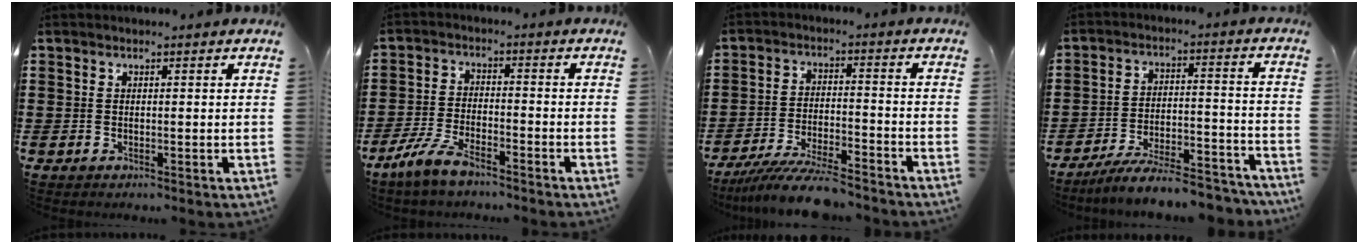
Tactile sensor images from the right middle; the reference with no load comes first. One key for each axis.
{"total": 6.3, "fx": -4.9, "fy": 1.5, "fz": 3.6, "tx": -0.091, "ty": -0.005, "tz": -0.098}
{"total": 8.5, "fx": -7.8, "fy": 0.7, "fz": 3.2, "tx": -0.063, "ty": 0.008, "tz": -0.150}
{"total": 8.3, "fx": -7.7, "fy": 0.8, "fz": 3.0, "tx": -0.038, "ty": 0.017, "tz": -0.143}